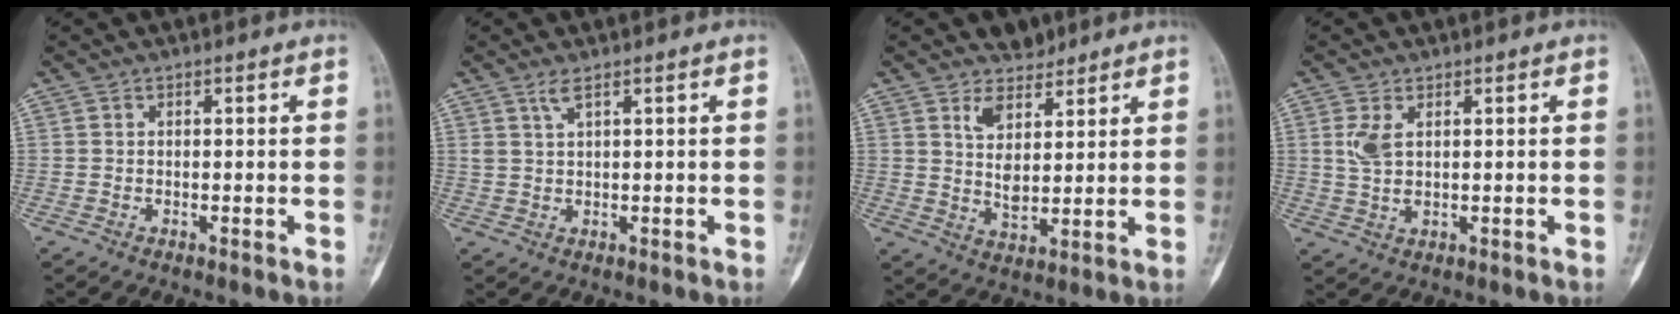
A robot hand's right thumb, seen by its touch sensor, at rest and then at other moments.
{"total": 2.2, "force": [1.4, 0.1, 1.7], "torque": [-0.043, -0.006, 0.035]}
{"total": 6.7, "force": [4.8, 3.8, 2.8], "torque": [-0.032, -0.040, 0.091]}
{"total": 4.0, "force": [1.3, 1.9, 3.3], "torque": [-0.074, -0.007, 0.031]}